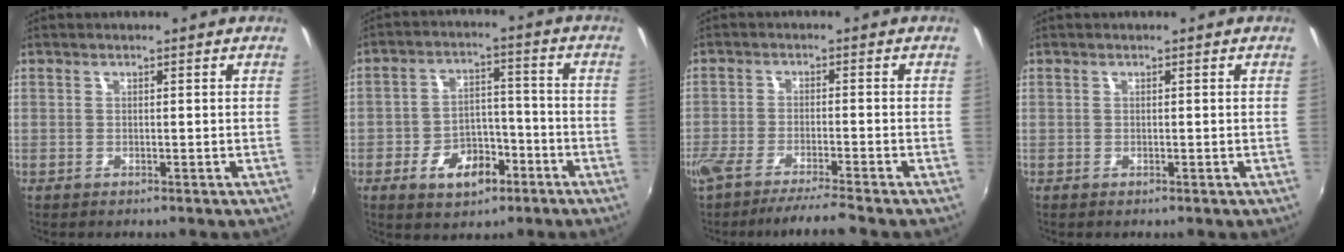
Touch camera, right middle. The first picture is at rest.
{"total": 9.0, "force": [-4.8, 5.6, 5.2], "torque": [-0.105, 0.017, -0.068]}
{"total": 8.4, "force": [-7.3, -0.5, 4.0], "torque": [-0.089, -0.023, -0.124]}
{"total": 0.0}